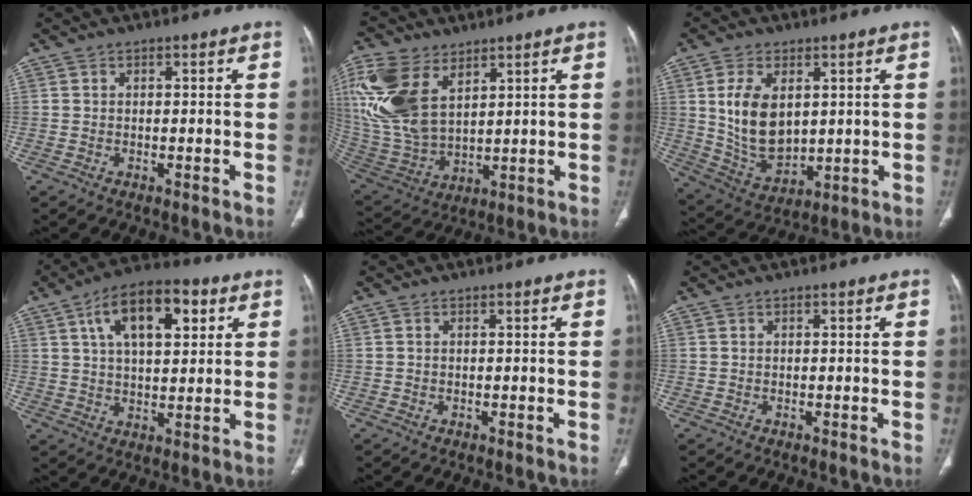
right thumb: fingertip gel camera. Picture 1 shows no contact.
{"total": 18.6, "force": [8.2, 11.0, 12.6], "torque": [-0.281, -0.025, 0.175]}
{"total": 12.6, "force": [2.7, 7.6, 9.8], "torque": [-0.167, -0.020, 0.068]}
{"total": 14.5, "force": [5.6, 7.1, 11.3], "torque": [-0.164, 0.001, 0.089]}
{"total": 0.0}
{"total": 0.0}